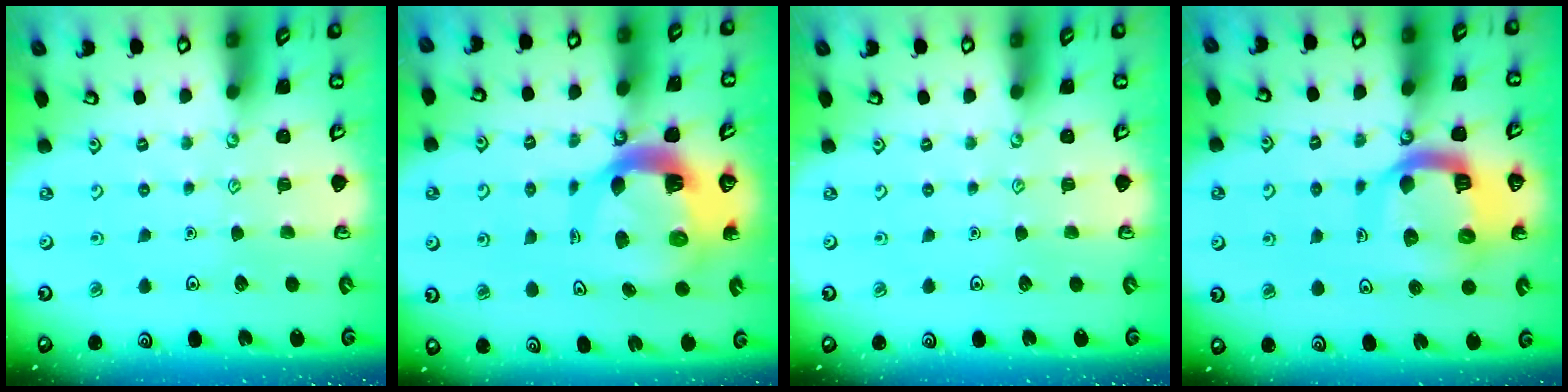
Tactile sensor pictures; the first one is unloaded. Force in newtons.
{"total": 10.6, "press": 10.5, "slide": 1.3}
{"total": 0.0}
{"total": 15.5, "press": 15.4, "slide": 1.9}